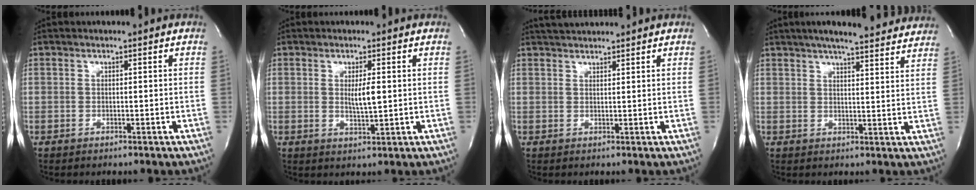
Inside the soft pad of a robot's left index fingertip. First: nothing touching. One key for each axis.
{"total": 3.3, "fx": 0.1, "fy": 0.5, "fz": 3.2, "tx": -0.059, "ty": -0.009, "tz": 0.001}
{"total": 3.4, "fx": 3.2, "fy": 0.3, "fz": 0.9, "tx": -0.020, "ty": 0.025, "tz": 0.059}
{"total": 16.7, "fx": 14.6, "fy": 2.1, "fz": 7.7, "tx": -0.114, "ty": 0.024, "tz": 0.184}